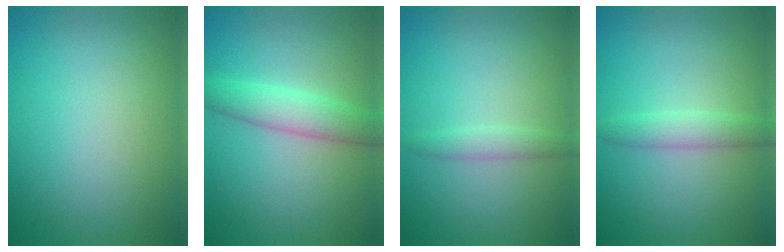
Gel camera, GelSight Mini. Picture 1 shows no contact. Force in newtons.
{"total": 3.7, "press": 3.7, "slide": 0.1}
{"total": 1.4, "press": 1.4, "slide": 0.0}
{"total": 2.1, "press": 2.1, "slide": 0.1}